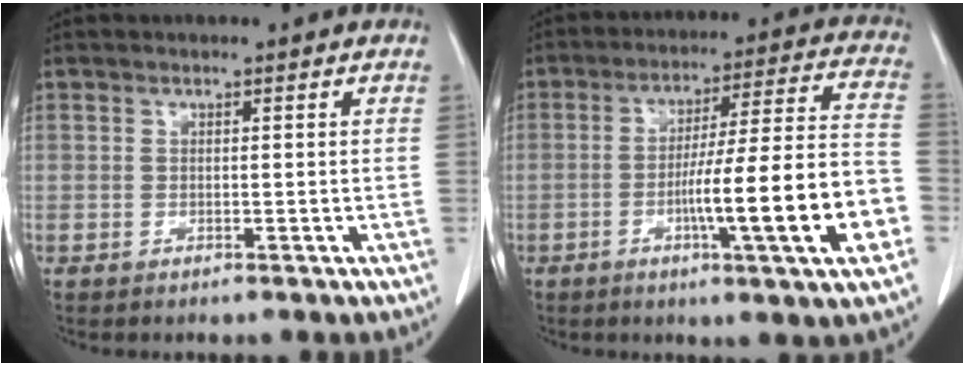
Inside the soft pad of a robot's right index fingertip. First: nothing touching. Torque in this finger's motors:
{"motor_torque": [2.09, -0.05, 1.05, 0.21]}